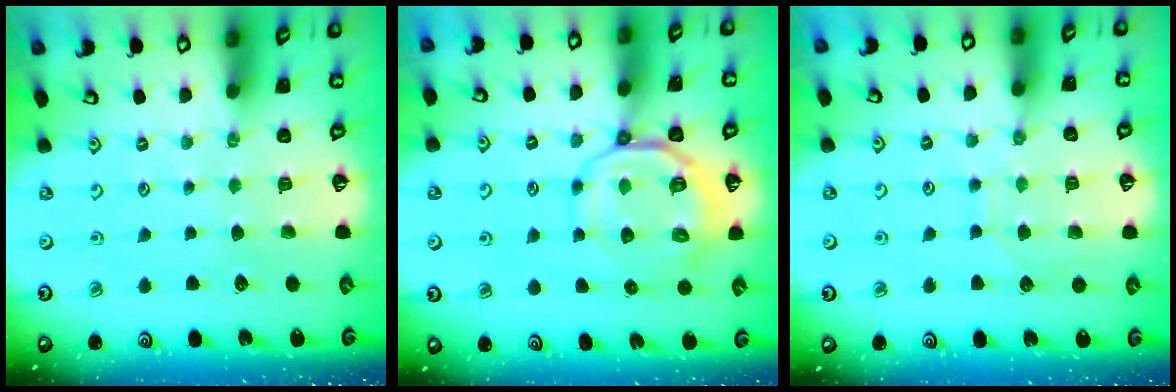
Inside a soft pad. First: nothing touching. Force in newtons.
{"total": 9.3, "press": 8.9, "slide": 2.4}
{"total": 7.9, "press": 7.9, "slide": 0.6}